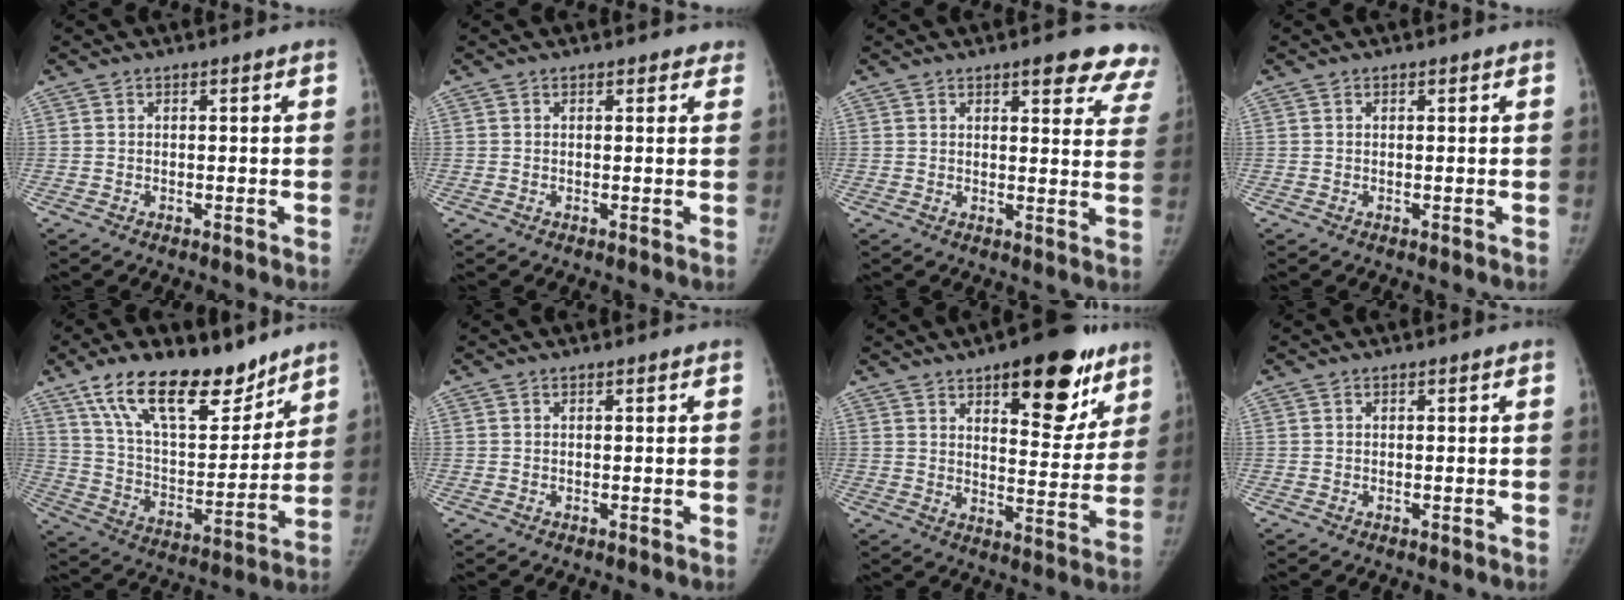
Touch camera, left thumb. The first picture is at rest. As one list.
[{"total": 1.7, "force": [1.3, 0.9, 0.5], "torque": [0.015, -0.003, 0.007]}, {"total": 13.0, "force": [9.7, 4.1, 7.5], "torque": [-0.044, -0.039, 0.094]}, {"total": 0.0}, {"total": 21.2, "force": [14.6, 9.5, 12.1], "torque": [-0.164, -0.067, 0.257]}, {"total": 0.0}, {"total": 18.9, "force": [10.9, 7.8, 13.3], "torque": [-0.122, -0.052, 0.154]}, {"total": 0.0}]